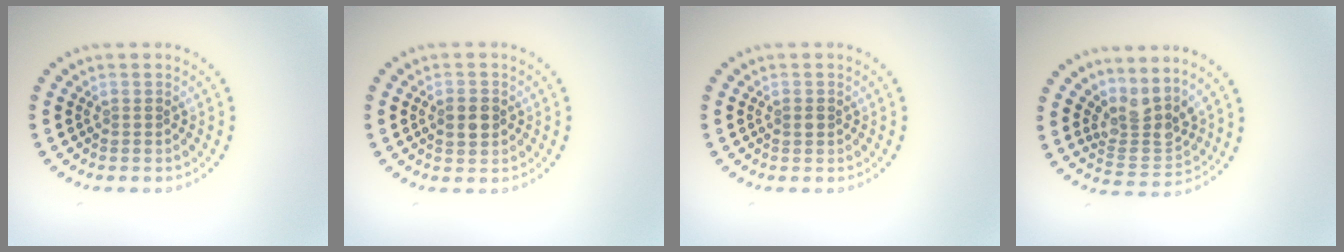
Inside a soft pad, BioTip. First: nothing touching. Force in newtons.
{"total": 2.7, "press": 2.7, "slide": 0.0}
{"total": 0.9, "press": 0.9, "slide": 0.0}
{"total": 3.3, "press": 2.6, "slide": 2.1}